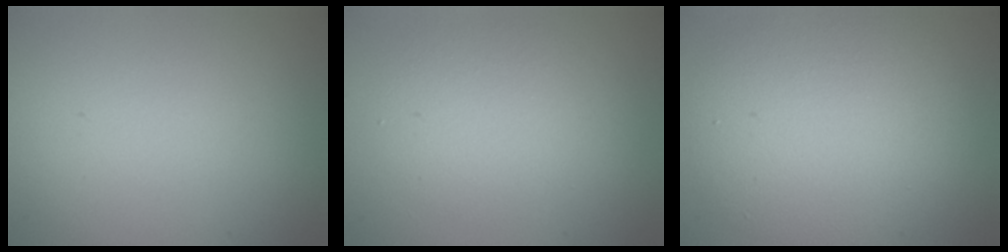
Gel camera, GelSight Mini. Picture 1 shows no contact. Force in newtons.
{"total": 3.4, "press": 3.4, "slide": 0.2}
{"total": 7.5, "press": 7.5, "slide": 0.3}